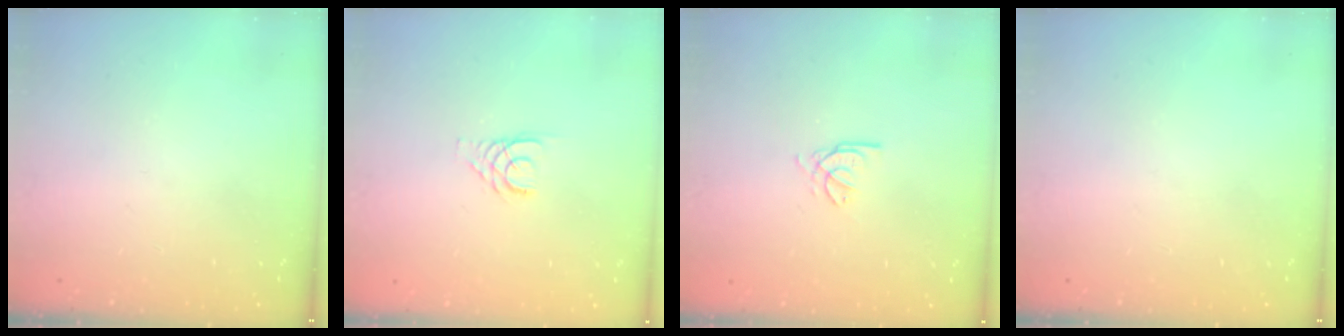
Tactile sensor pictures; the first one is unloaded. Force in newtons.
{"total": 3.4, "press": 3.4, "slide": 0.3}
{"total": 2.6, "press": 2.6, "slide": 0.3}
{"total": 0.0}